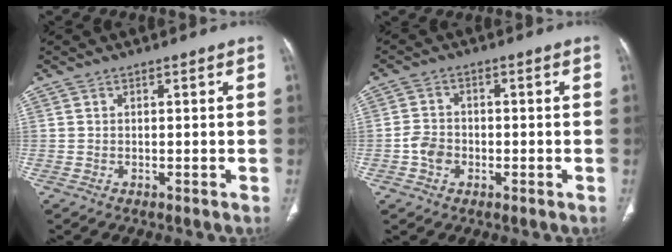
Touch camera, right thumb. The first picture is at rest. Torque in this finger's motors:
{"motor_torque": [0.32, -0.05, -0.01, -0.36, 0.00]}